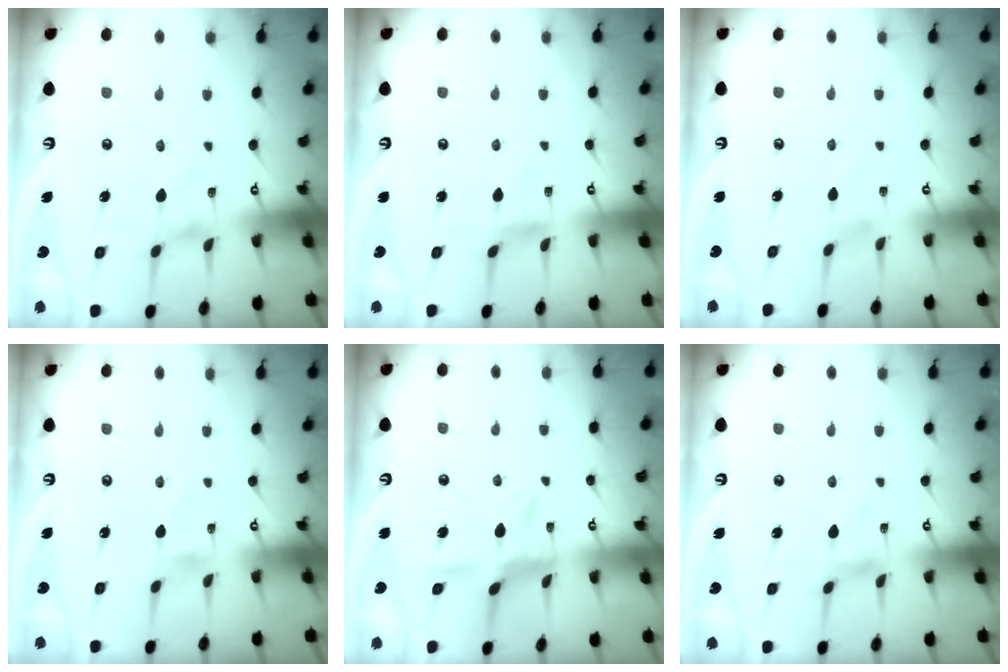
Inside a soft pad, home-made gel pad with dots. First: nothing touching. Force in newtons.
{"total": 0.8, "press": 0.8, "slide": 0.2}
{"total": 1.1, "press": 1.1, "slide": 0.1}
{"total": 0.0}
{"total": 10.5, "press": 10.4, "slide": 0.9}
{"total": 0.0}